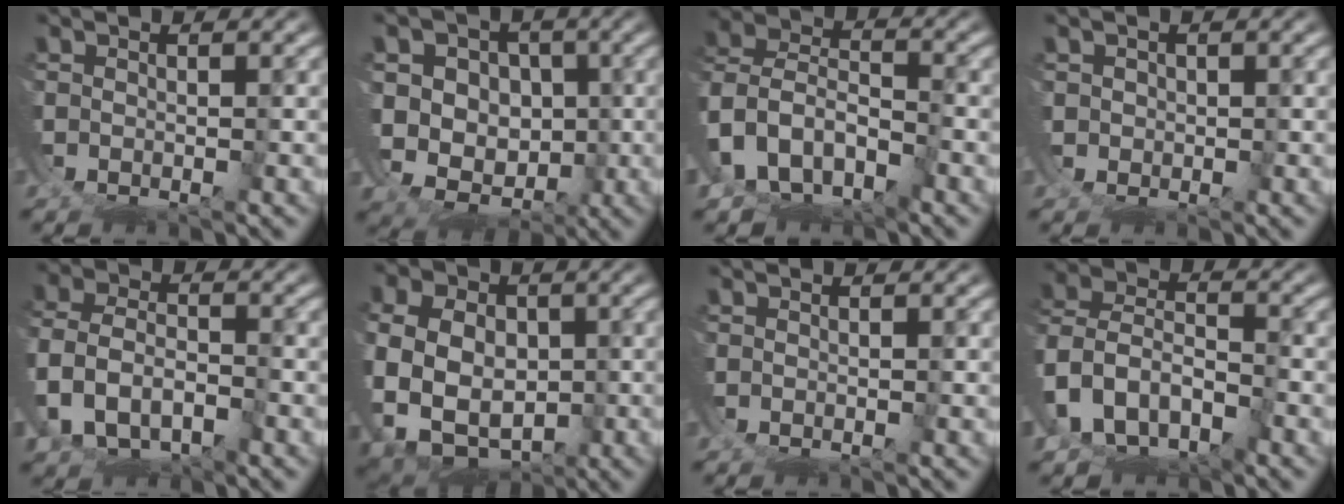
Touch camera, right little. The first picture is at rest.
{"total": 7.7, "force": [-0.4, 7.0, 3.1], "torque": [-0.072, -0.038, 0.006]}
{"total": 13.1, "force": [-4.1, 11.9, 3.7], "torque": [-0.154, -0.068, -0.065]}
{"total": 1.2, "force": [0.7, -0.1, -1.0], "torque": [0.010, -0.015, 0.020]}
{"total": 4.0, "force": [-1.0, 3.5, 1.6], "torque": [-0.068, -0.028, -0.007]}
{"total": 11.8, "force": [-1.9, 10.4, 5.2], "torque": [-0.157, -0.053, -0.015]}
{"total": 0.0}
{"total": 11.3, "force": [-3.6, 10.3, 2.9], "torque": [-0.135, -0.059, -0.058]}